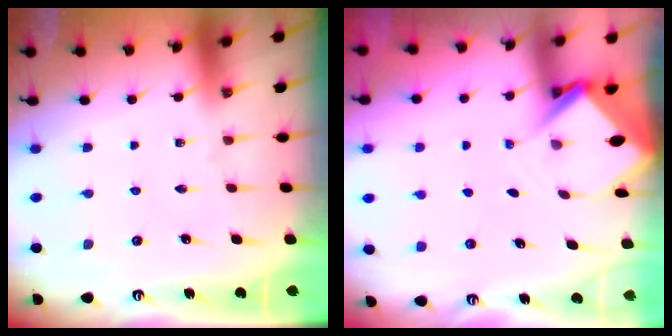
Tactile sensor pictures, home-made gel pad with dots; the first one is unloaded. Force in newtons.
{"total": 3.6, "press": 3.6, "slide": 0.3}